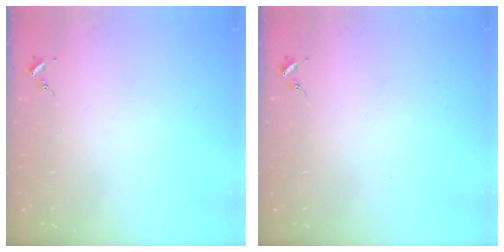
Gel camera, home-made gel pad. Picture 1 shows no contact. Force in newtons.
{"total": 0.0}